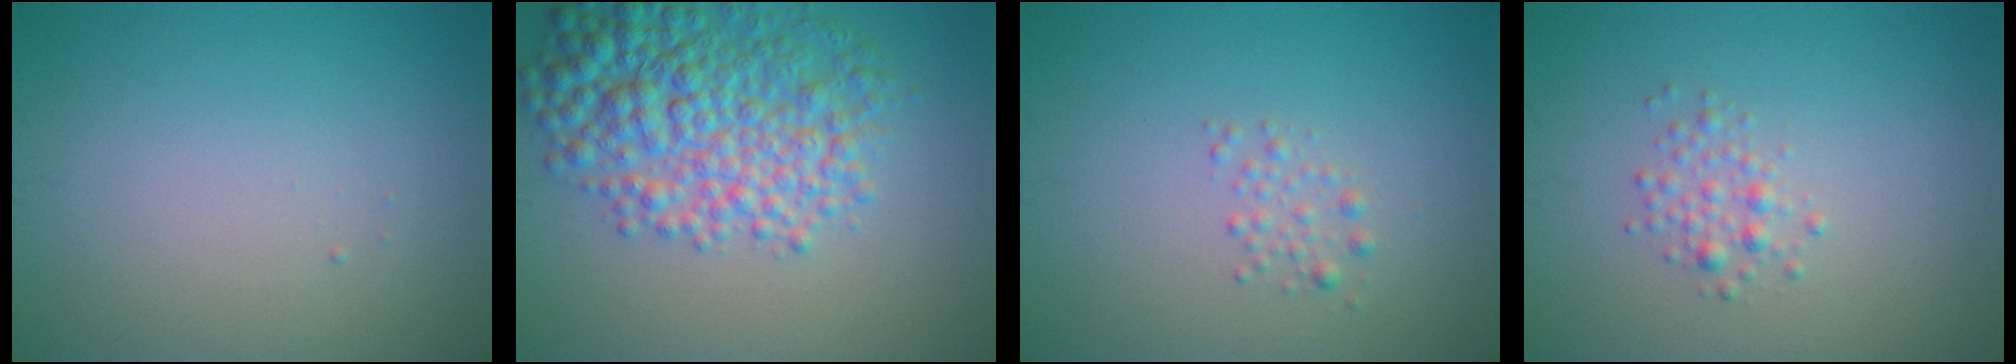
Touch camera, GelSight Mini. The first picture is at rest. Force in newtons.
{"total": 7.7, "press": 7.7, "slide": 0.2}
{"total": 1.2, "press": 1.2, "slide": 0.0}
{"total": 1.5, "press": 1.5, "slide": 0.0}